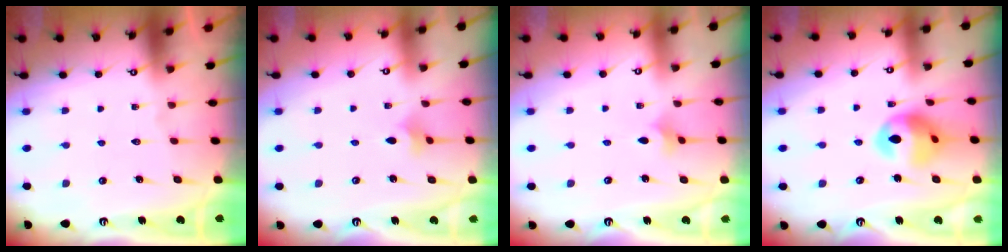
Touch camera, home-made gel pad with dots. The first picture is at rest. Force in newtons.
{"total": 2.3, "press": 2.2, "slide": 0.5}
{"total": 1.8, "press": 1.7, "slide": 0.5}
{"total": 12.4, "press": 12.4, "slide": 1.2}